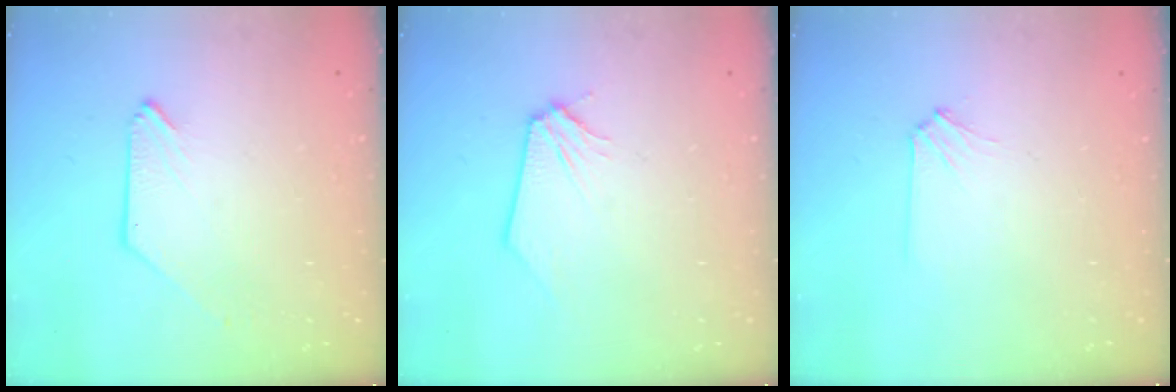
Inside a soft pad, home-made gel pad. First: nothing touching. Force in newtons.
{"total": 0.0}
{"total": 2.4, "press": 2.4, "slide": 0.5}